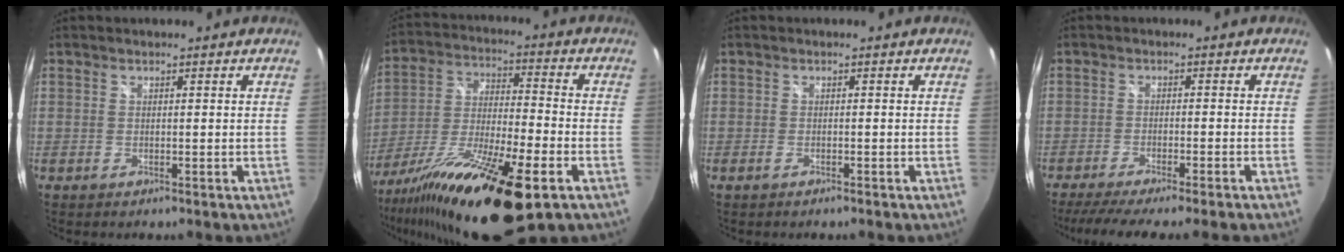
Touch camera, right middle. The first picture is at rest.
{"total": 22.2, "force": [-12.5, 4.5, 17.8], "torque": [-0.328, -0.051, -0.219]}
{"total": 1.2, "force": [-1.0, 0.3, 0.7], "torque": [-0.015, -0.002, -0.019]}
{"total": 9.4, "force": [-8.0, -0.7, 4.9], "torque": [-0.101, -0.026, -0.122]}